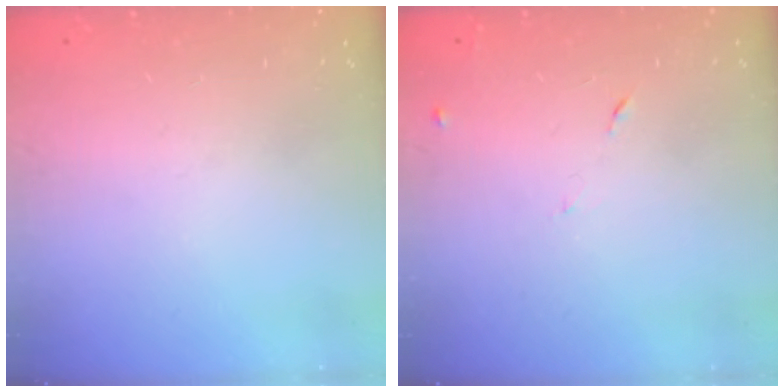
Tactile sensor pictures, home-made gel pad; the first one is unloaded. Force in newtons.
{"total": 6.7, "press": 6.7, "slide": 0.8}